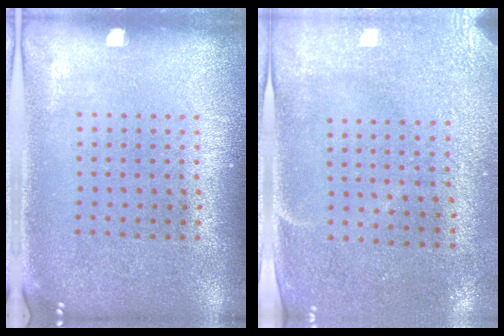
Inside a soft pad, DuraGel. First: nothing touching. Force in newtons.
{"total": 2.9, "press": 2.4, "slide": 1.6}